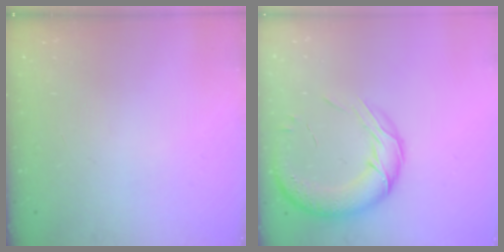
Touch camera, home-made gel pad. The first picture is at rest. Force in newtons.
{"total": 16.4, "press": 15.8, "slide": 4.5}